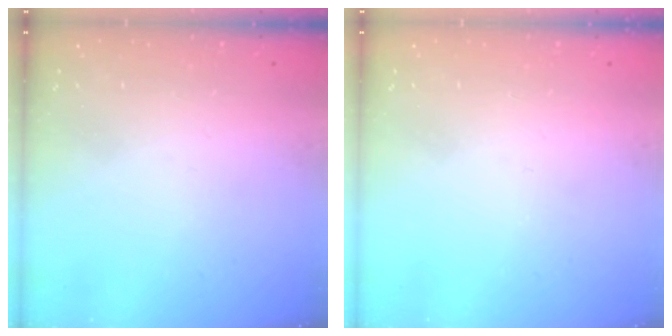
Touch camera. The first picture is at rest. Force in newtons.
{"total": 0.0}